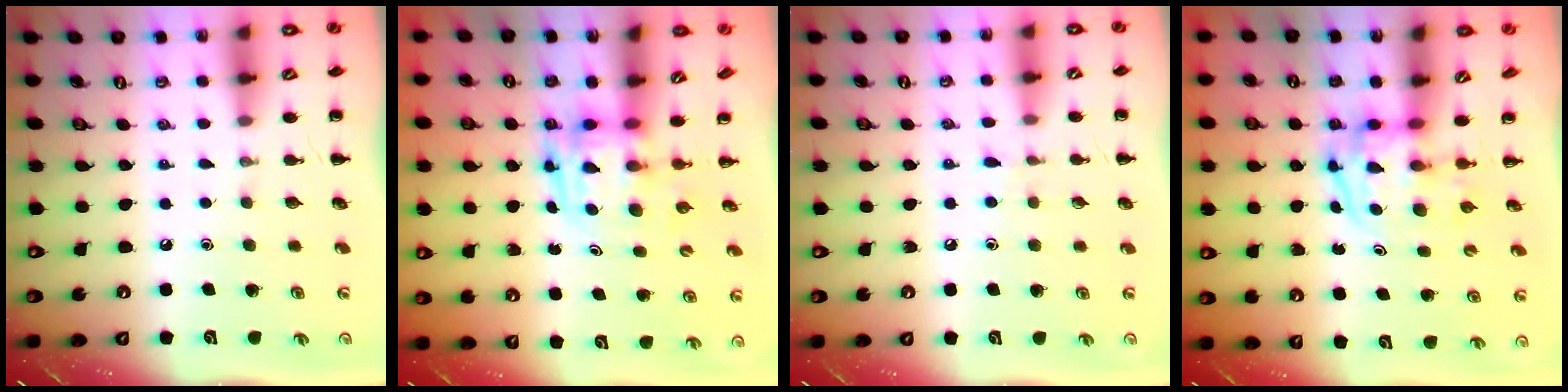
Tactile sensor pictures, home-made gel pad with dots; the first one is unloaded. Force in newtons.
{"total": 3.9, "press": 3.9, "slide": 0.7}
{"total": 5.4, "press": 4.9, "slide": 2.1}
{"total": 3.9, "press": 3.9, "slide": 0.6}